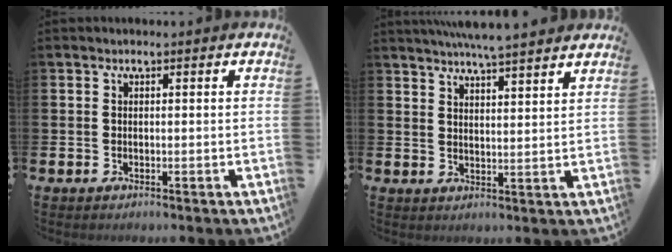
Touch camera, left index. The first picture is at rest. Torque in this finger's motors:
{"motor_torque": [0.16, -0.56, 0.75, 0.21]}